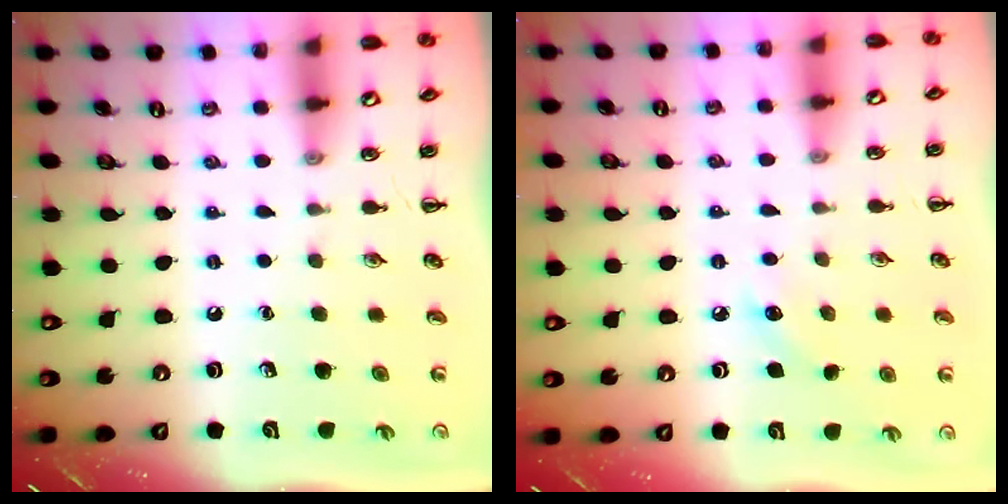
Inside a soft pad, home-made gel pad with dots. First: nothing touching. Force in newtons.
{"total": 5.3, "press": 5.0, "slide": 1.6}